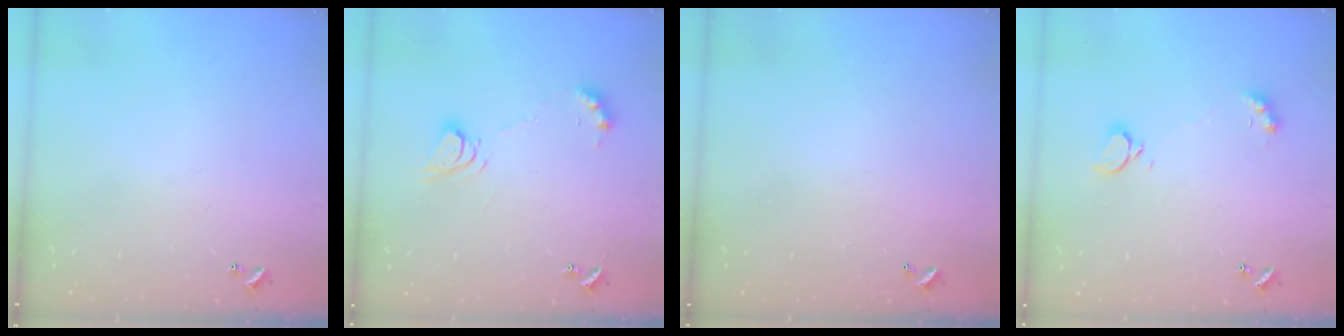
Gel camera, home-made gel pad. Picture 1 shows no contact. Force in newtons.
{"total": 7.8, "press": 7.7, "slide": 0.9}
{"total": 2.8, "press": 2.8, "slide": 0.1}
{"total": 2.5, "press": 2.4, "slide": 0.5}